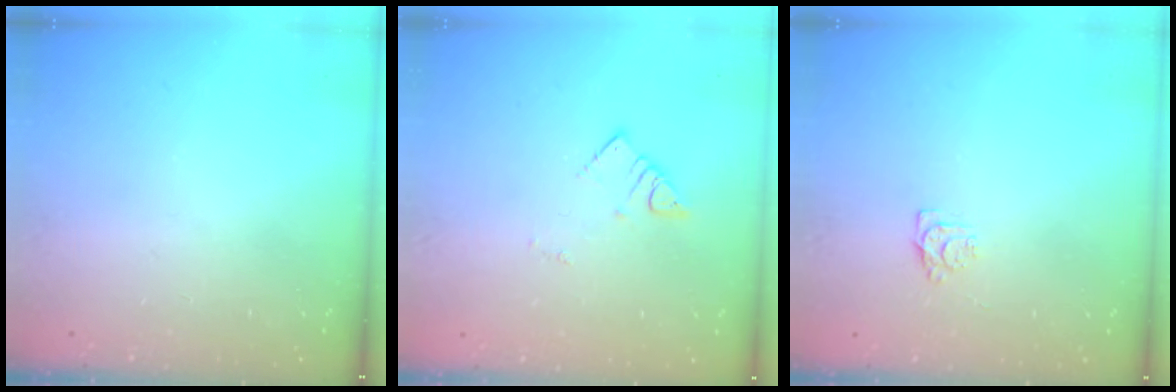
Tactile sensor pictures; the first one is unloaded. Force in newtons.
{"total": 2.7, "press": 2.7, "slide": 0.1}
{"total": 4.7, "press": 4.6, "slide": 0.7}